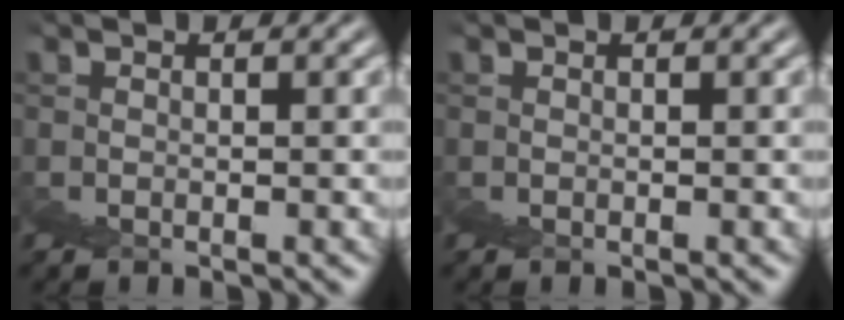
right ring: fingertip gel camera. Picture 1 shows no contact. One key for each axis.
{"total": 0.0}